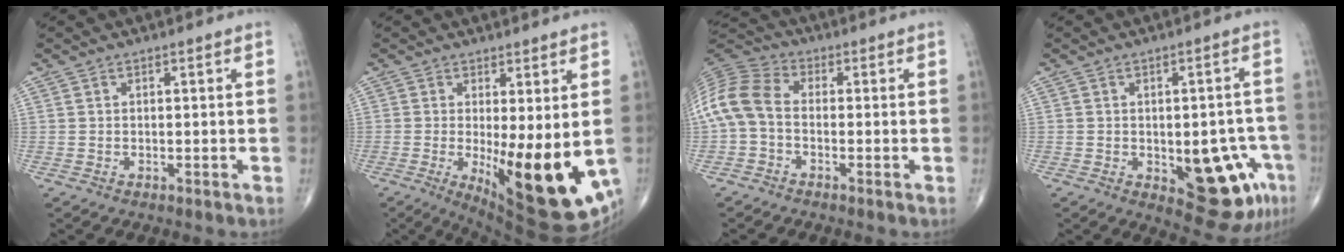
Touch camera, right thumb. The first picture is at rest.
{"total": 15.9, "force": [-2.4, 4.9, 14.9], "torque": [-0.202, -0.035, -0.015]}
{"total": 10.0, "force": [-1.2, 6.5, 7.5], "torque": [-0.157, 0.028, -0.041]}
{"total": 12.9, "force": [-4.2, 6.0, 10.6], "torque": [-0.088, 0.014, -0.040]}